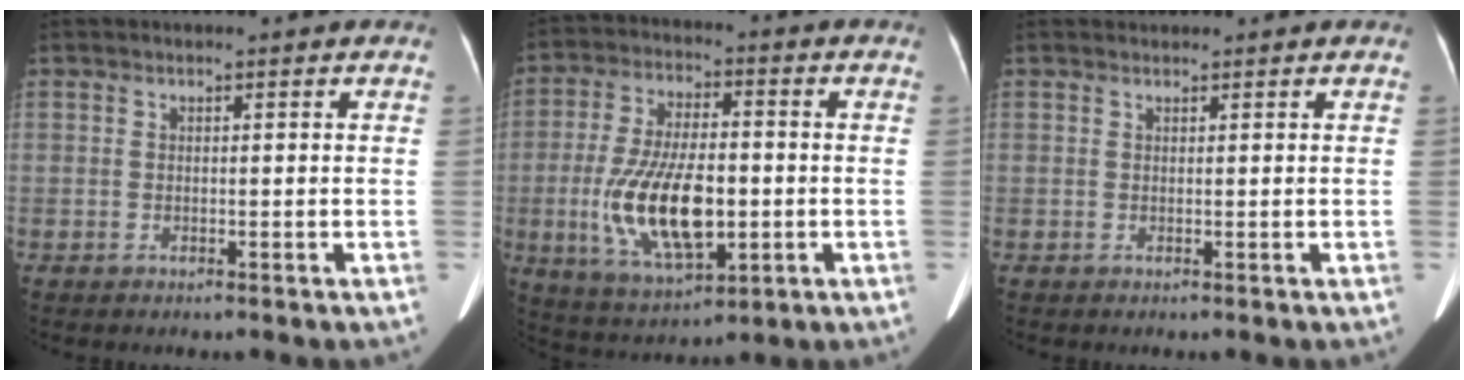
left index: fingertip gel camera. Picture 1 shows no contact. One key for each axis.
{"total": 14.5, "fx": -2.8, "fy": 5.7, "fz": 13.1, "tx": -0.264, "ty": -0.012, "tz": -0.042}
{"total": 0.6, "fx": 0.6, "fy": 0.1, "fz": -0.2, "tx": -0.006, "ty": 0.010, "tz": 0.014}